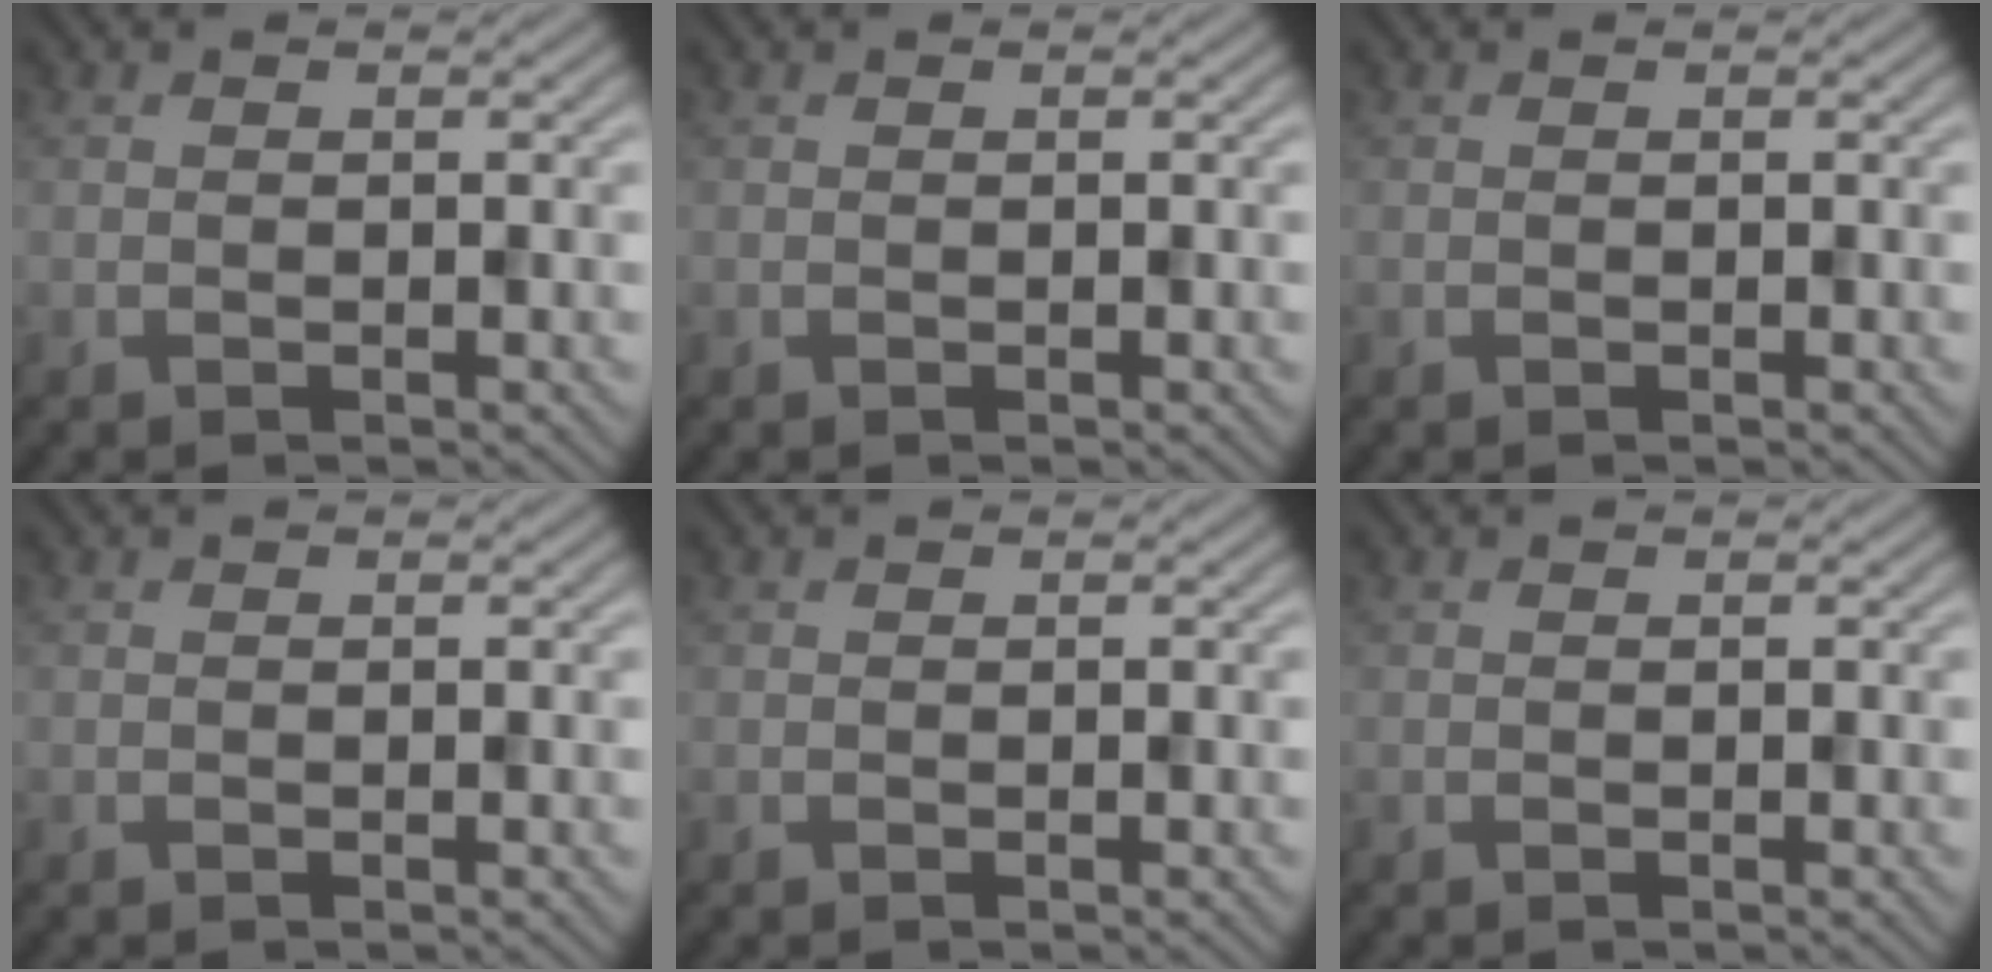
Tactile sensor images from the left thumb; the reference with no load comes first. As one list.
[{"total": 0.0}, {"total": 0.0}, {"total": 0.0}, {"total": 0.0}, {"total": 0.0}]